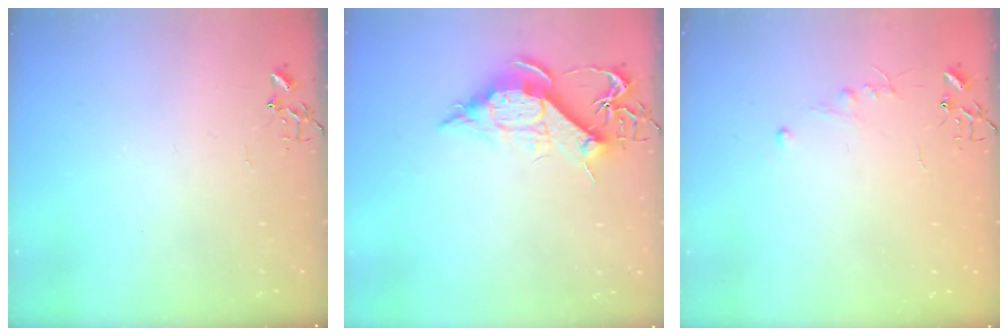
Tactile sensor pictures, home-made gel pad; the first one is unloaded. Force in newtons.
{"total": 11.3, "press": 11.3, "slide": 1.1}
{"total": 5.1, "press": 5.1, "slide": 0.4}